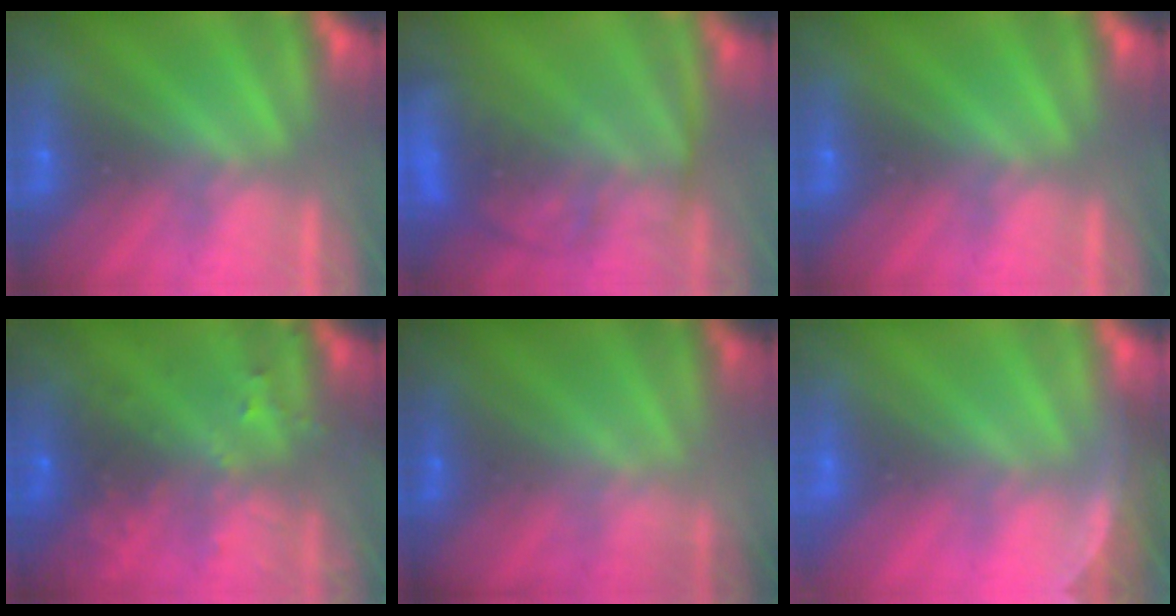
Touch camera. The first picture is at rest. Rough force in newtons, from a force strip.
{"total": 8.0}
{"total": 0.0}
{"total": 6.1}
{"total": 1.7}
{"total": 3.8}